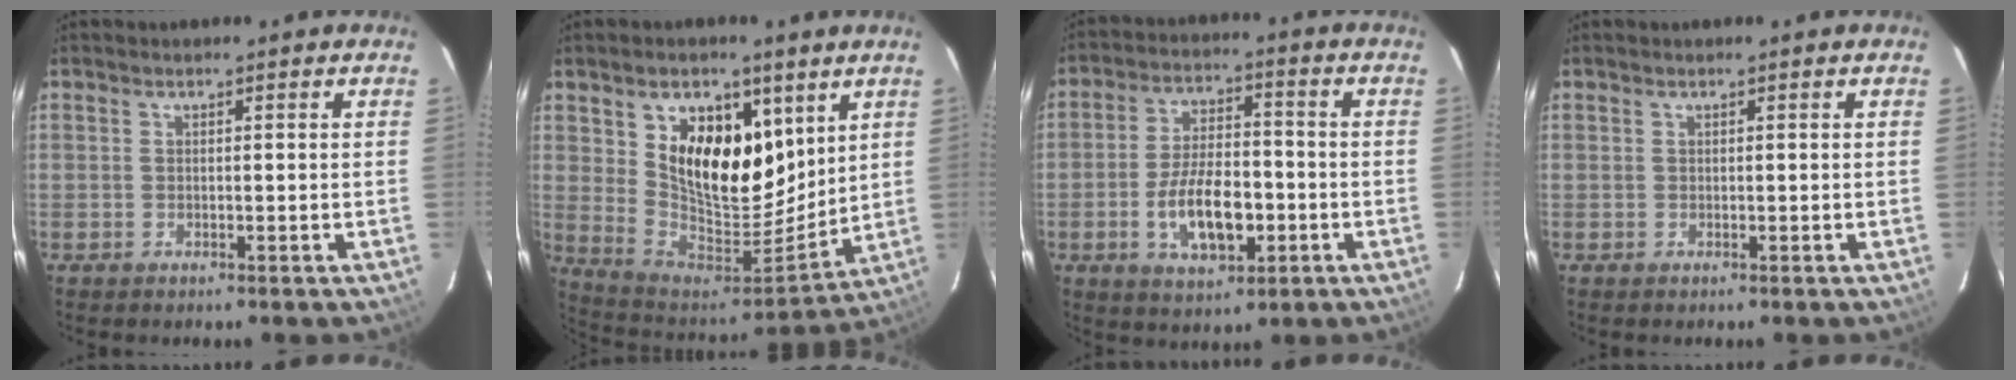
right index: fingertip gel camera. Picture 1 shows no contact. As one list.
[{"total": 17.3, "force": [7.3, 10.5, 11.6], "torque": [-0.215, -0.008, 0.140]}, {"total": 11.6, "force": [-3.5, 5.5, 9.6], "torque": [-0.187, 0.002, -0.052]}, {"total": 0.0}]